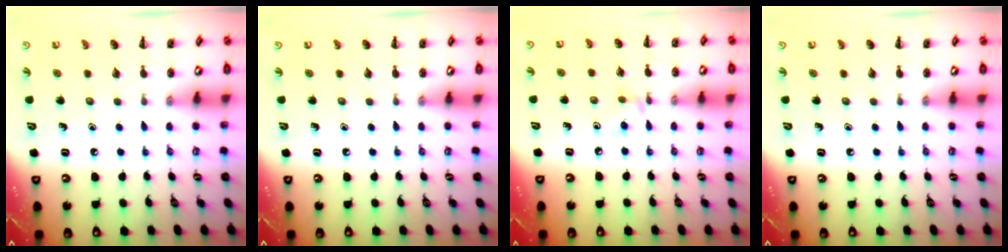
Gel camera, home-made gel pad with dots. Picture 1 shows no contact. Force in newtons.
{"total": 0.0}
{"total": 3.4, "press": 3.2, "slide": 1.2}
{"total": 0.0}